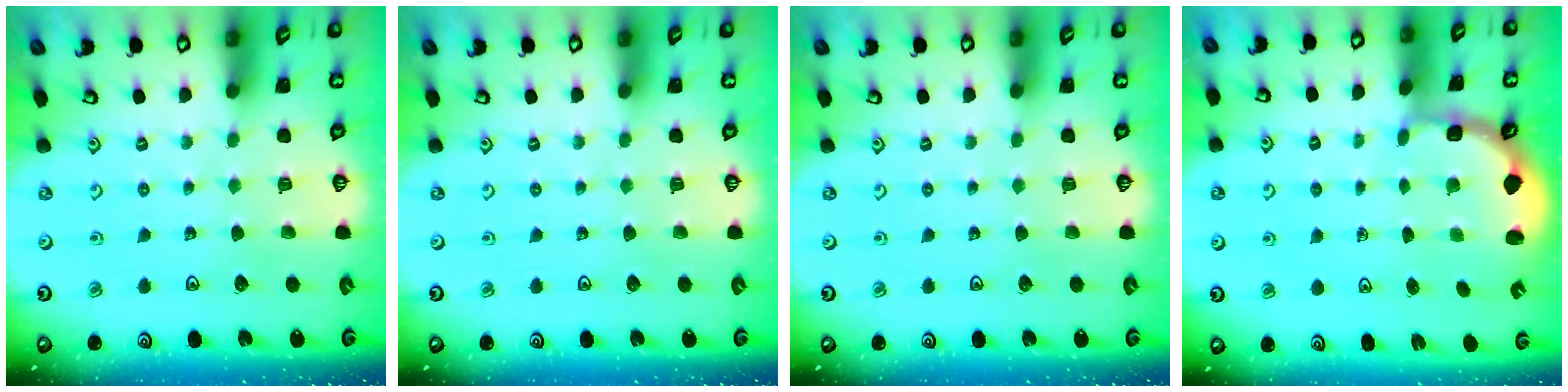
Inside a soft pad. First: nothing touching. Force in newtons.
{"total": 0.0}
{"total": 0.0}
{"total": 2.7, "press": 2.1, "slide": 1.7}